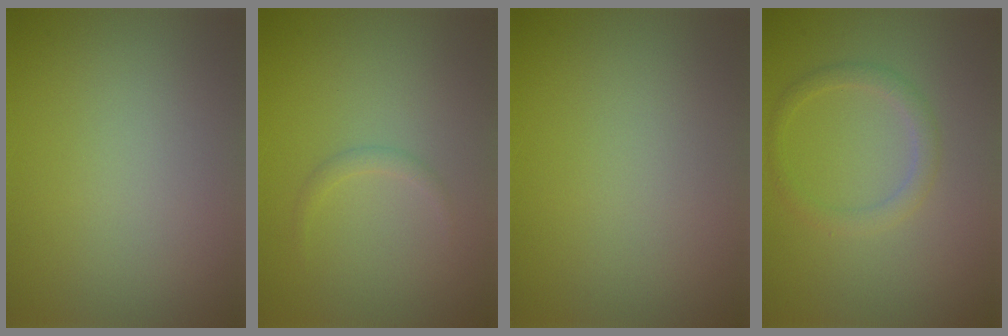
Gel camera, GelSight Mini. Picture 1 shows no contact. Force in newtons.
{"total": 0.8, "press": 0.8, "slide": 0.1}
{"total": 0.0}
{"total": 1.7, "press": 1.7, "slide": 0.0}